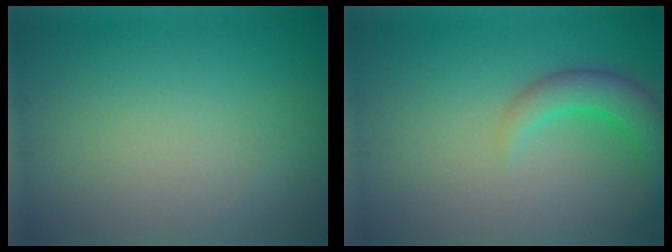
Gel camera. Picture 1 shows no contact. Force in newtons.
{"total": 4.0, "press": 4.0, "slide": 0.3}